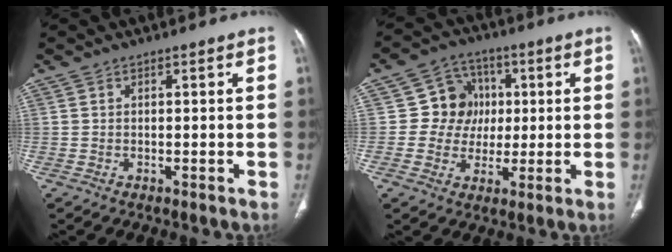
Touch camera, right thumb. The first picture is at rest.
{"total": 9.1, "force": [1.1, 8.5, 3.0], "torque": [0.005, 0.012, 0.013]}